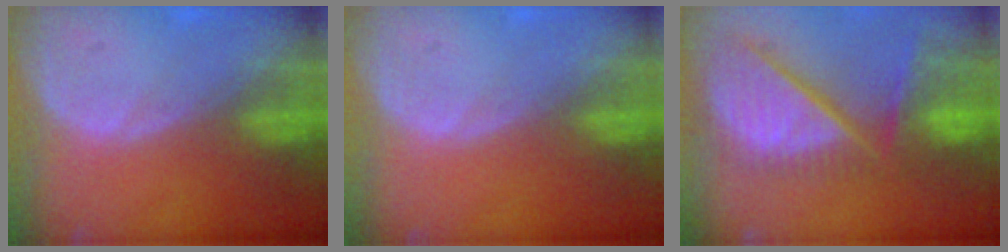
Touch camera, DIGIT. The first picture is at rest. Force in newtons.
{"total": 0.0}
{"total": 13.2, "press": 11.0, "slide": 7.3}